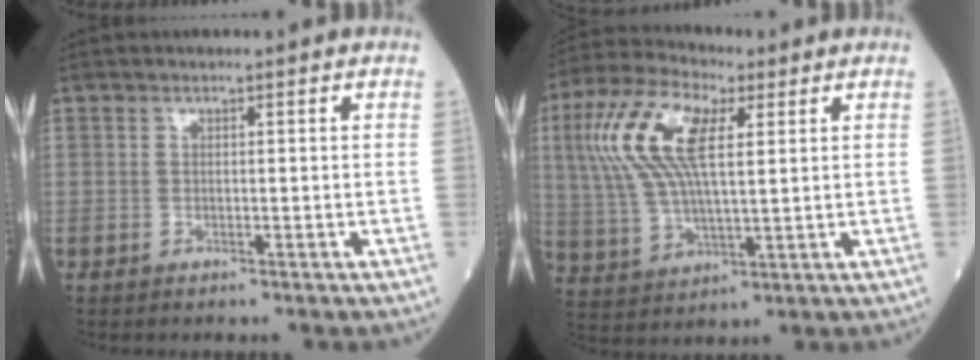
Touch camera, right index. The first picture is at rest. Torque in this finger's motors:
{"motor_torque": [1.34, 0.16, 0.63, 0.21]}